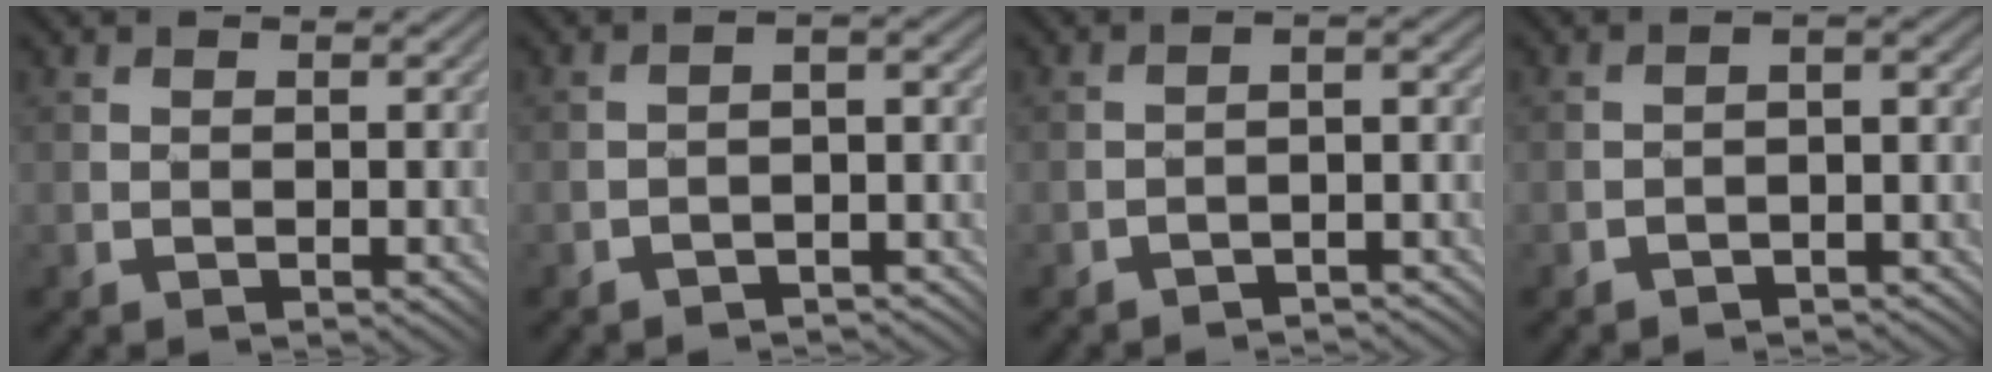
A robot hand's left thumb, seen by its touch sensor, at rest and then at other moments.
{"total": 2.5, "force": [-2.2, 0.8, 0.9], "torque": [-0.007, 0.010, -0.045]}
{"total": 2.4, "force": [-2.2, 0.3, 0.8], "torque": [-0.009, 0.013, -0.042]}
{"total": 2.2, "force": [-1.9, 0.7, 0.7], "torque": [-0.008, 0.011, -0.041]}